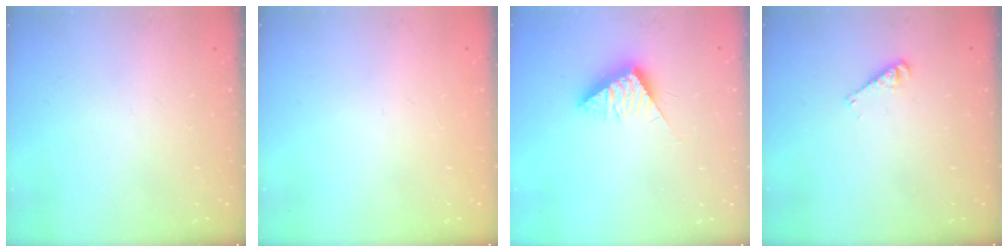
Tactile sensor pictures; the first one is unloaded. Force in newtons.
{"total": 0.0}
{"total": 8.0, "press": 8.0, "slide": 0.3}
{"total": 2.9, "press": 2.9, "slide": 0.3}